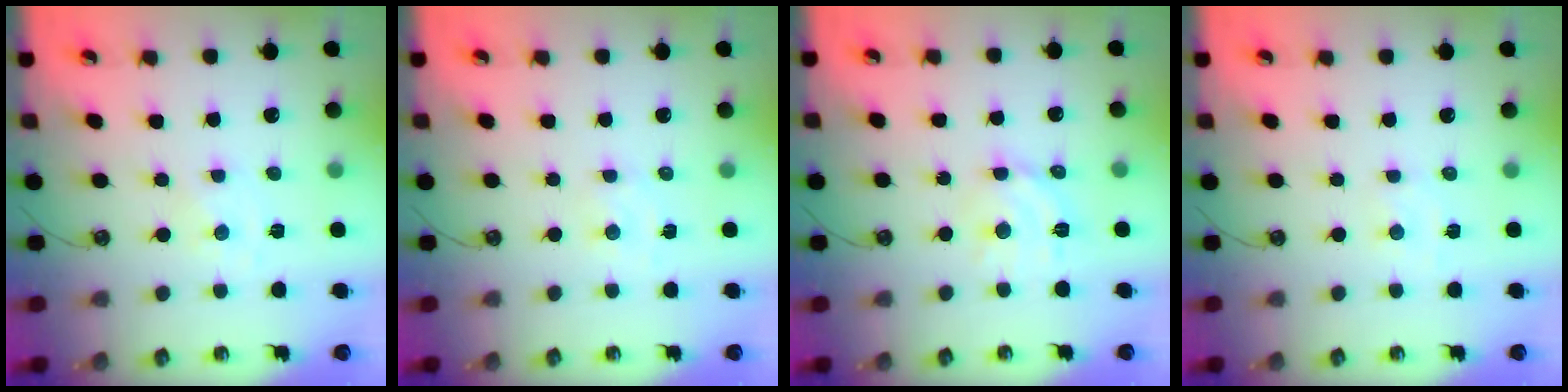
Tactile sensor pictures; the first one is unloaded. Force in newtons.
{"total": 3.1, "press": 3.1, "slide": 0.5}
{"total": 11.6, "press": 11.6, "slide": 0.8}
{"total": 2.0, "press": 1.9, "slide": 0.3}